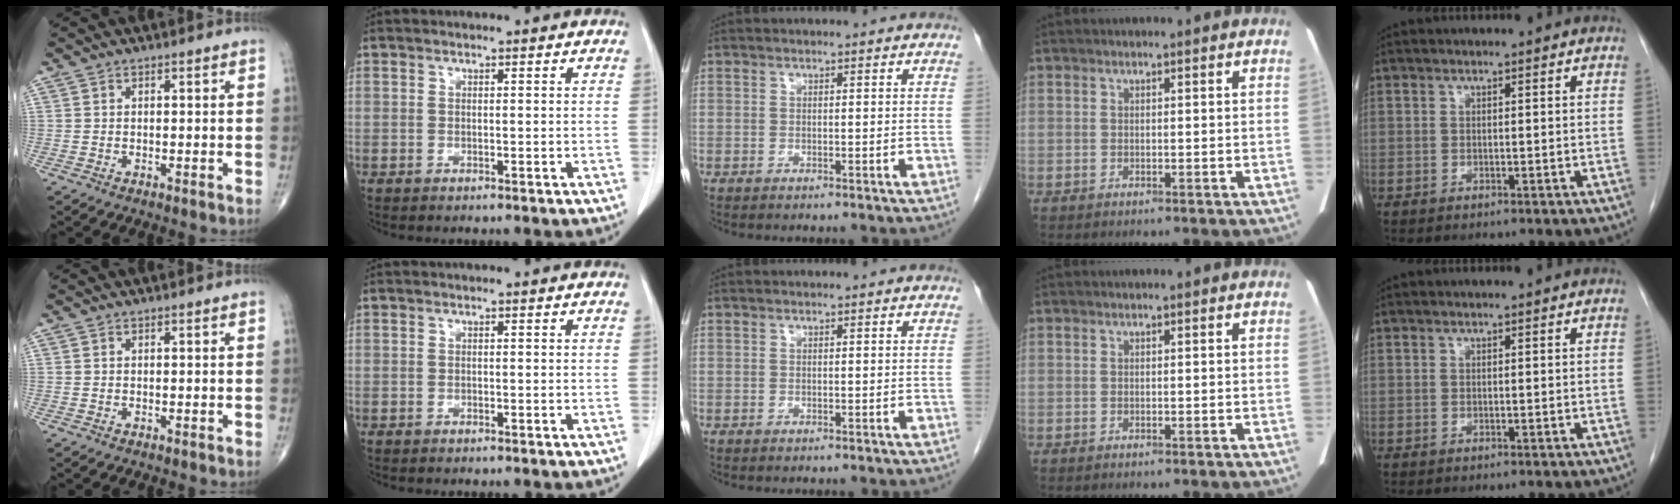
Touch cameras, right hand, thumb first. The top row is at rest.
{}